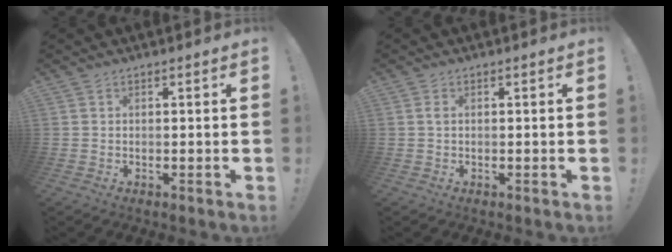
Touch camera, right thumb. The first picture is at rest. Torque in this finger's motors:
{"motor_torque": [0.11, 0.02, 0.08, 0.10, 0.02]}